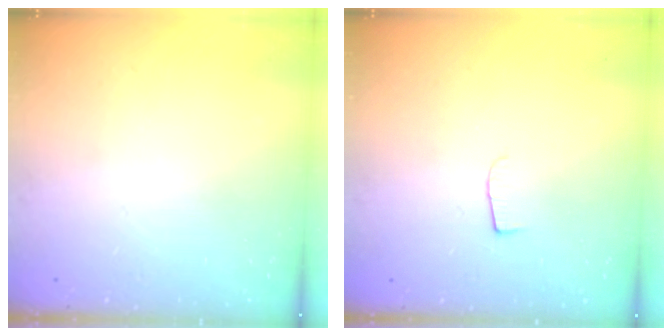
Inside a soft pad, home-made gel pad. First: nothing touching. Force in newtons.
{"total": 4.3, "press": 4.3, "slide": 0.5}